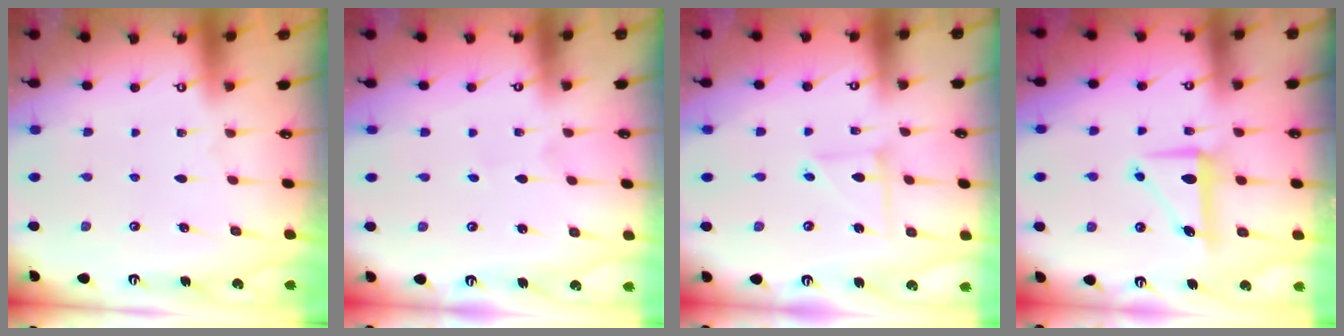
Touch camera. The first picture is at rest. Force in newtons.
{"total": 0.6, "press": 0.6, "slide": 0.0}
{"total": 6.1, "press": 6.0, "slide": 0.5}
{"total": 7.9, "press": 7.8, "slide": 0.9}